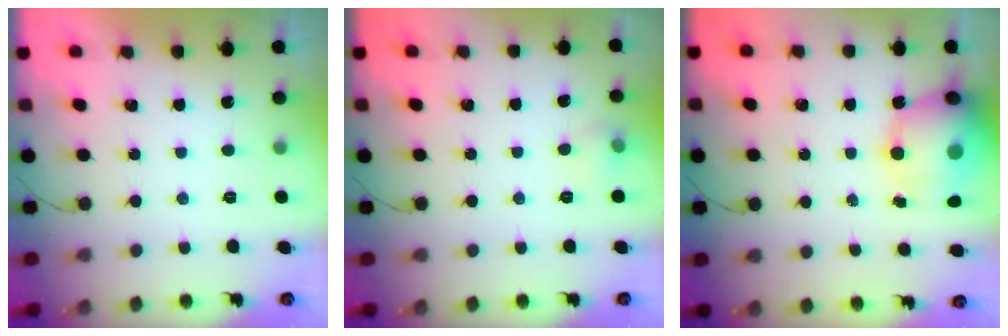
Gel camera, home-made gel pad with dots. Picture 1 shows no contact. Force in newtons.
{"total": 5.2, "press": 4.9, "slide": 1.5}
{"total": 15.7, "press": 15.3, "slide": 3.7}